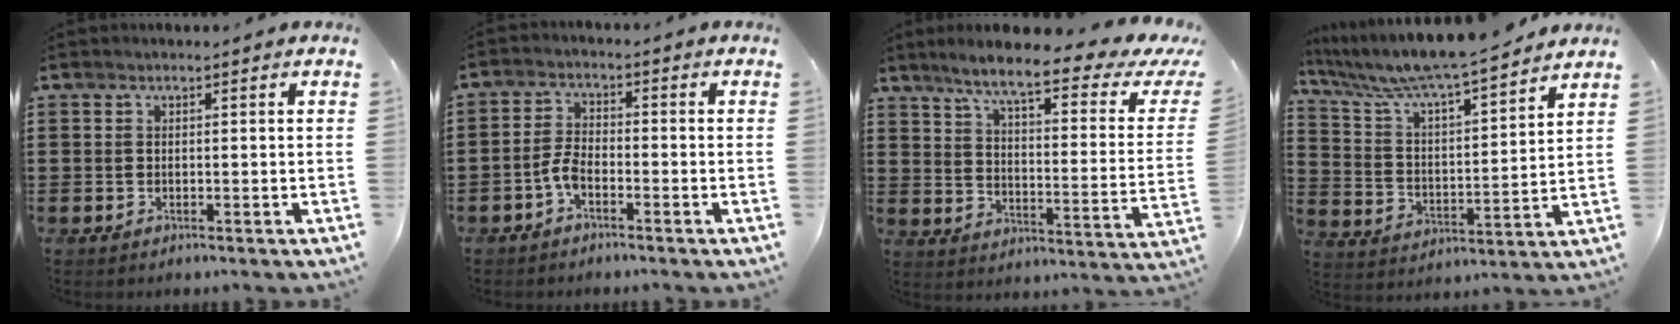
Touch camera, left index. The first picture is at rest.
{"total": 3.4, "force": [-1.8, 1.4, 2.6], "torque": [-0.069, 0.002, -0.041]}
{"total": 8.3, "force": [5.9, -0.1, 5.8], "torque": [-0.126, -0.040, 0.087]}
{"total": 8.0, "force": [7.5, -0.1, 2.9], "torque": [-0.090, -0.051, 0.123]}